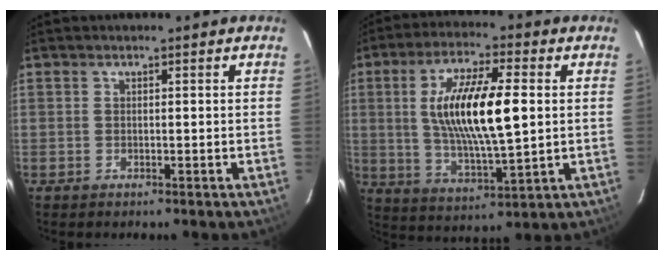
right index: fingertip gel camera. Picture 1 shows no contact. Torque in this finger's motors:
{"motor_torque": [1.03, 0.05, 1.06, 0.21]}